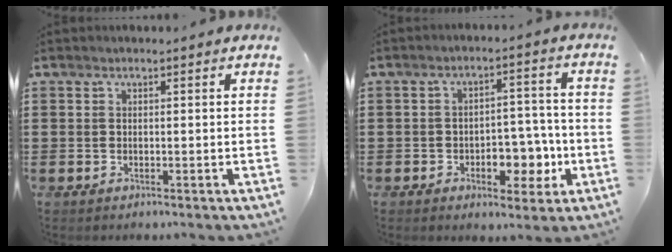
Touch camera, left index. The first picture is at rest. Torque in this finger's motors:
{"motor_torque": [1.07, 0.33, 0.28, 0.06]}